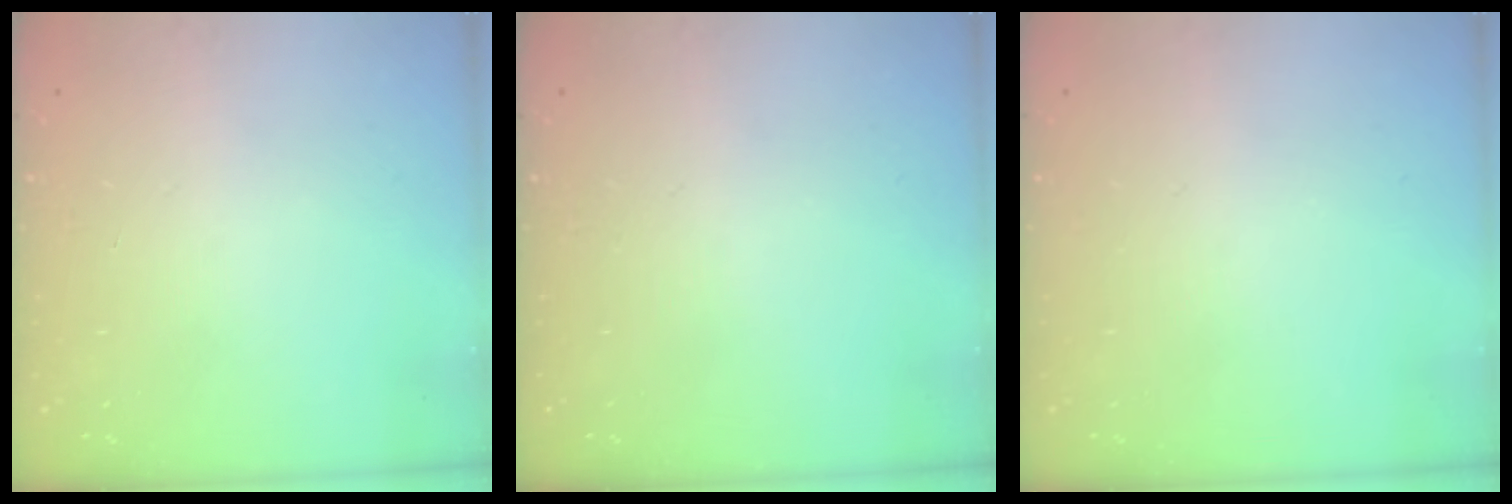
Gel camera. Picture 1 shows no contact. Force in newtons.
{"total": 0.0}
{"total": 0.0}